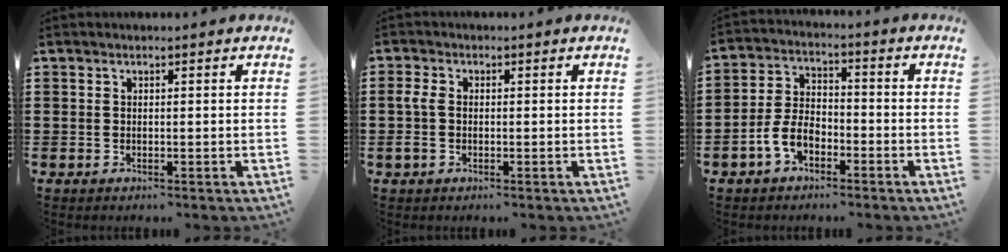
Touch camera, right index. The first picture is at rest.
{"total": 2.5, "force": [-0.4, 1.6, 1.9], "torque": [-0.053, -0.003, -0.013]}
{"total": 5.9, "force": [-3.0, 3.3, 3.8], "torque": [-0.094, 0.003, -0.062]}